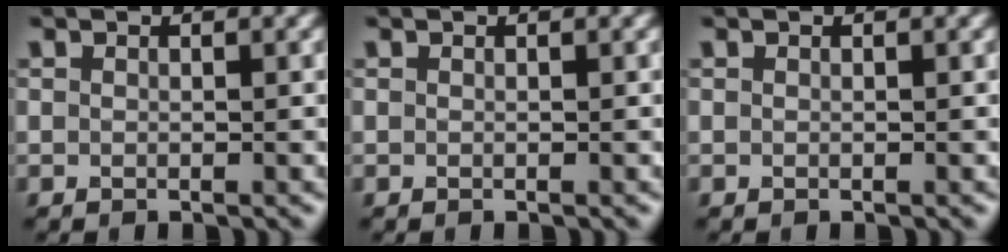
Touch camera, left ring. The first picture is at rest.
{"total": 0.0}
{"total": 0.0}